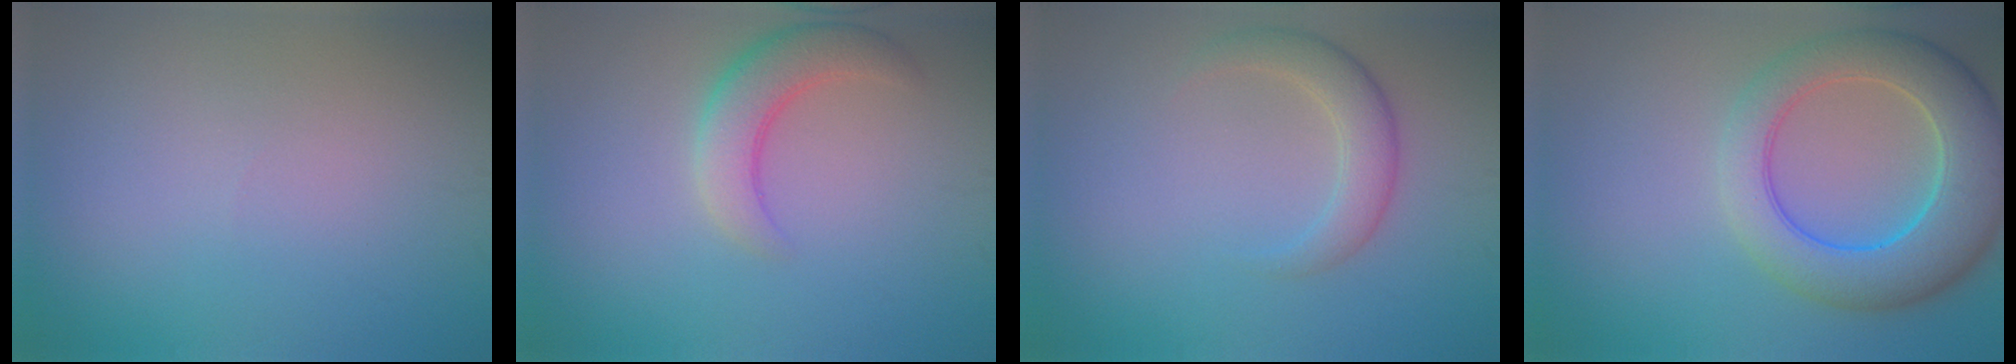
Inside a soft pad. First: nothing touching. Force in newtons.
{"total": 3.9, "press": 3.9, "slide": 0.2}
{"total": 2.9, "press": 2.9, "slide": 0.2}
{"total": 7.2, "press": 7.2, "slide": 0.6}